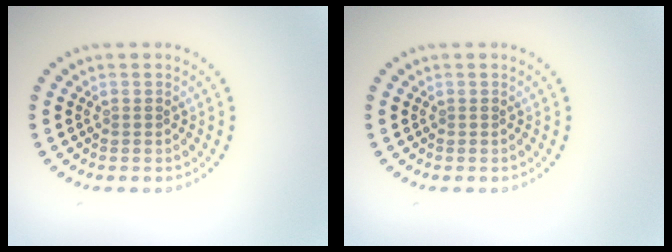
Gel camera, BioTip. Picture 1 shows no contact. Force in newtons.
{"total": 0.0}